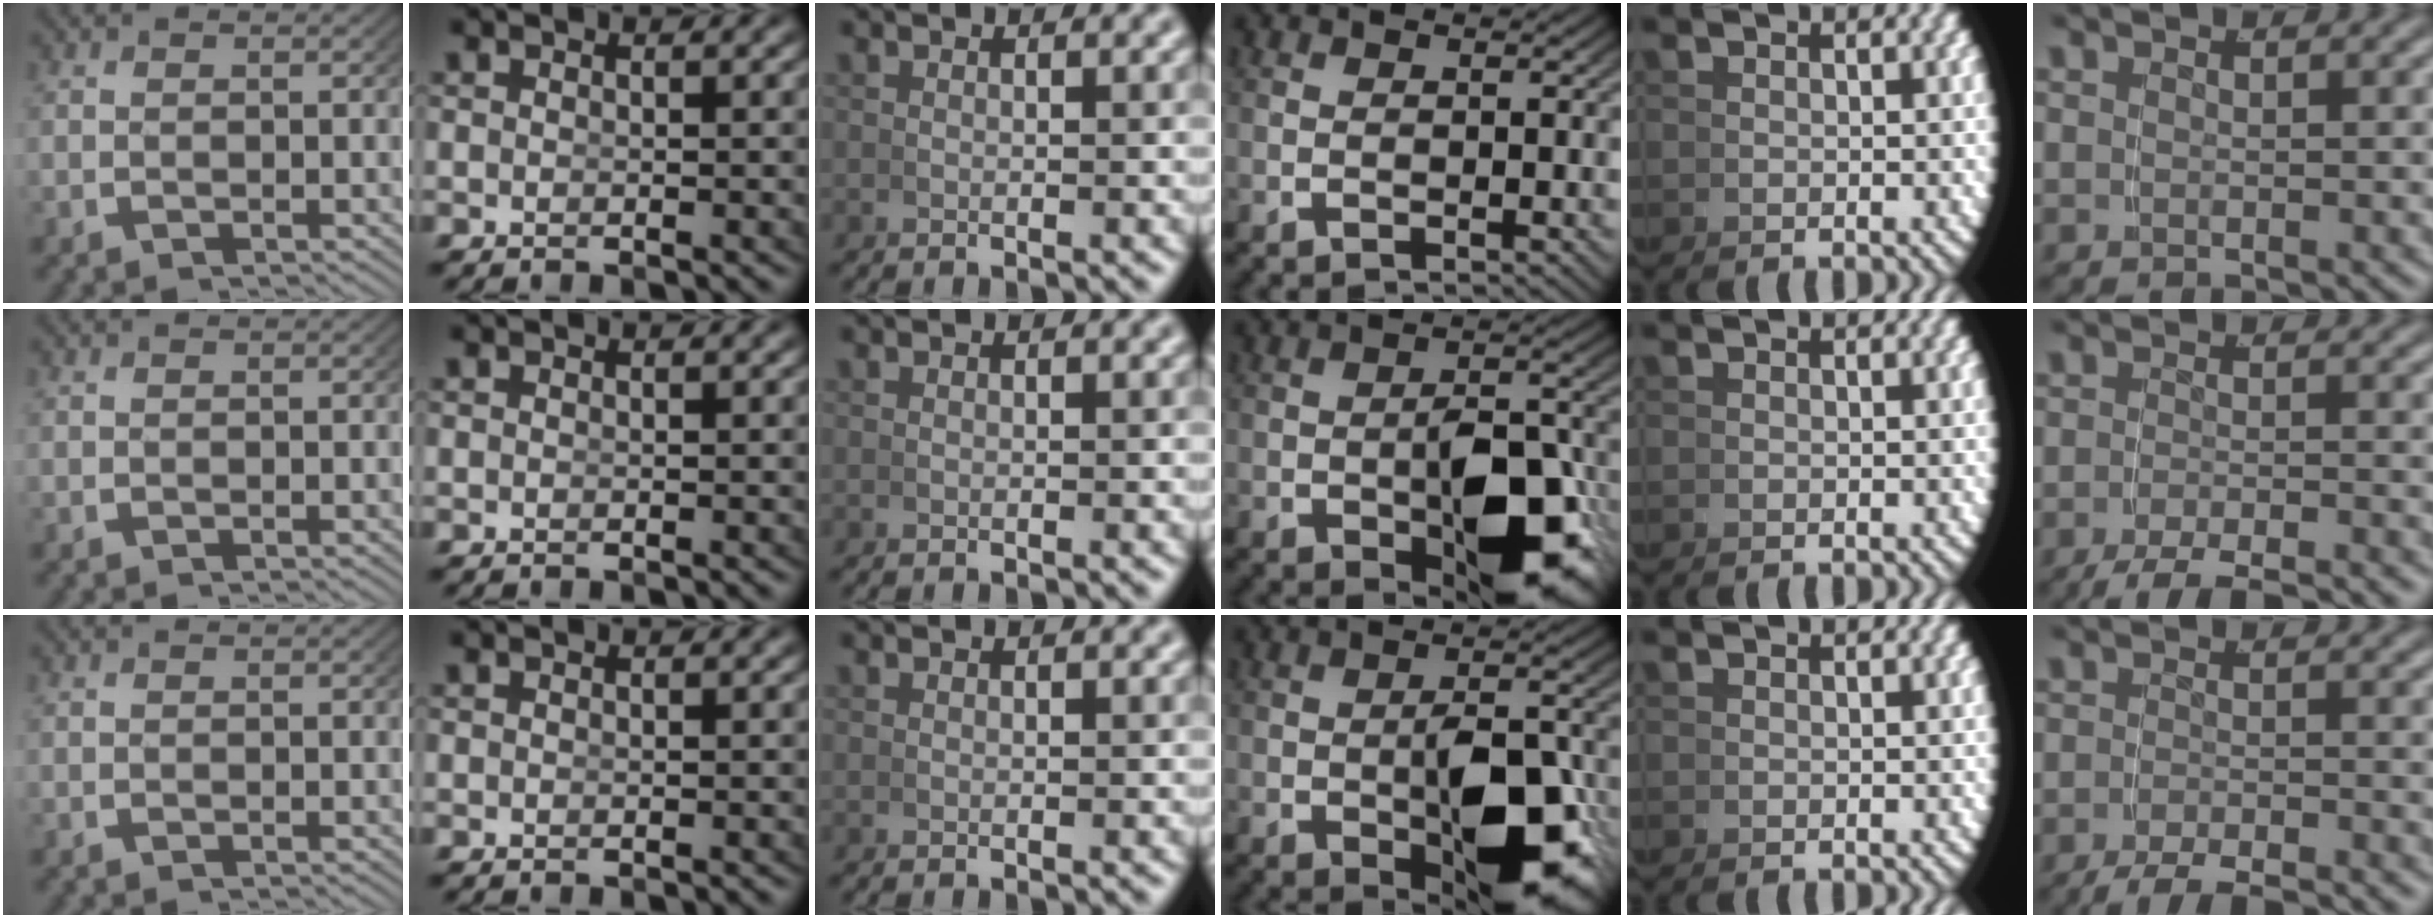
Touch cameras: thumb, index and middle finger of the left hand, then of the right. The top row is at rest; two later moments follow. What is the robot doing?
{"motion": "grasp_and_lifting", "object": "calculator"}